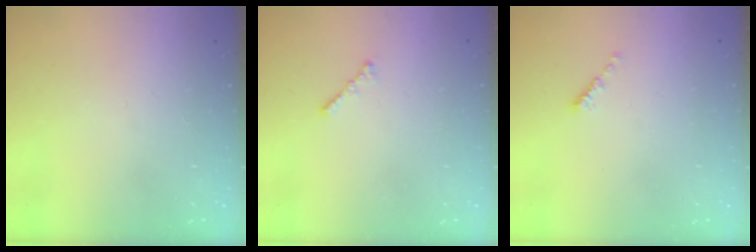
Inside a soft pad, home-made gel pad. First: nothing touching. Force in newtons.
{"total": 1.7, "press": 1.6, "slide": 0.5}
{"total": 0.0}